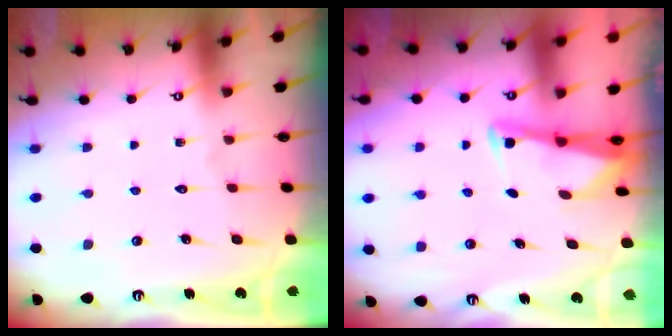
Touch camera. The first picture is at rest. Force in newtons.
{"total": 2.7, "press": 2.7, "slide": 0.2}